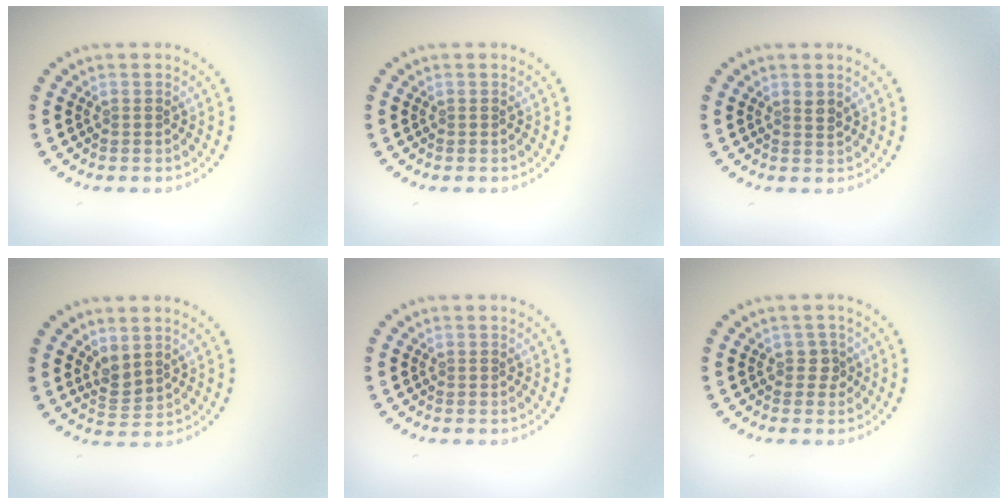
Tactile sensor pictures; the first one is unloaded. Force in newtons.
{"total": 0.0}
{"total": 0.9, "press": 0.8, "slide": 0.5}
{"total": 1.9, "press": 1.6, "slide": 1.1}
{"total": 0.0}
{"total": 1.2, "press": 1.0, "slide": 0.7}